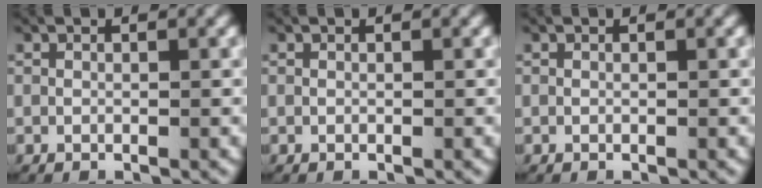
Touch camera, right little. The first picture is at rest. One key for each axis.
{"total": 0.0}
{"total": 0.0}